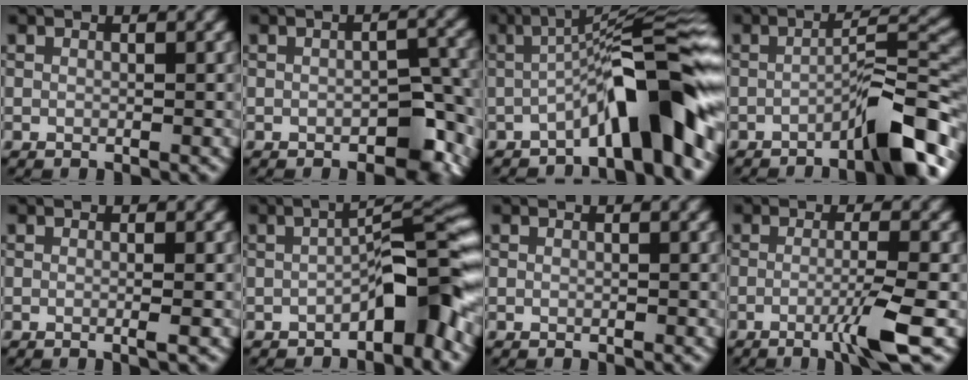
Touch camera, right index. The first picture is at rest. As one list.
[{"total": 4.6, "force": [-1.8, 2.5, 3.4], "torque": [-0.034, -0.001, -0.021]}, {"total": 9.3, "force": [-3.6, 1.5, 8.4], "torque": [-0.106, 0.025, -0.066]}, {"total": 7.1, "force": [-4.3, 1.0, 5.6], "torque": [-0.077, 0.022, -0.071]}, {"total": 1.2, "force": [-0.2, 0.3, 1.1], "torque": [-0.015, -0.004, -0.007]}, {"total": 6.0, "force": [-2.6, 1.6, 5.2], "torque": [-0.062, 0.023, -0.046]}, {"total": 0.0}, {"total": 3.8, "force": [-1.5, 0.2, 3.5], "torque": [-0.056, 0.003, -0.038]}]